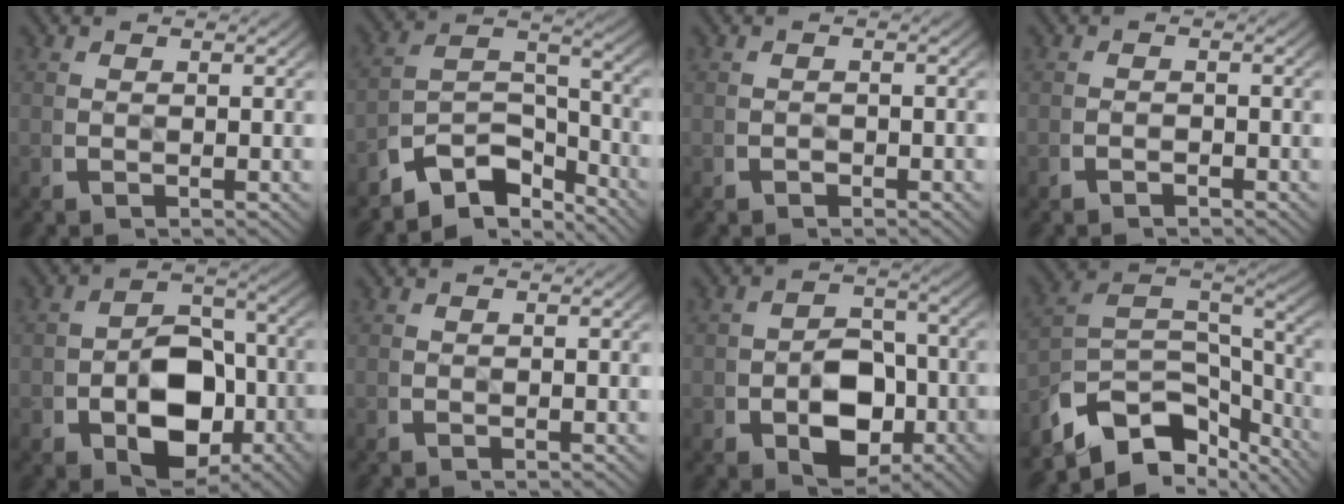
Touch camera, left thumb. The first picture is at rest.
{"total": 9.0, "force": [-3.9, 5.2, 6.1], "torque": [-0.123, -0.033, -0.058]}
{"total": 0.5, "force": [-0.5, 0.2, 0.1], "torque": [-0.002, -0.003, -0.009]}
{"total": 1.0, "force": [-0.9, 0.2, 0.1], "torque": [-0.002, -0.004, -0.016]}
{"total": 9.9, "force": [-1.9, 6.8, 6.9], "torque": [-0.121, -0.038, -0.014]}
{"total": 0.0}
{"total": 7.5, "force": [-1.5, 5.4, 5.0], "torque": [-0.084, -0.031, -0.012]}
{"total": 11.4, "force": [-3.9, 7.2, 8.0], "torque": [-0.191, -0.045, -0.047]}